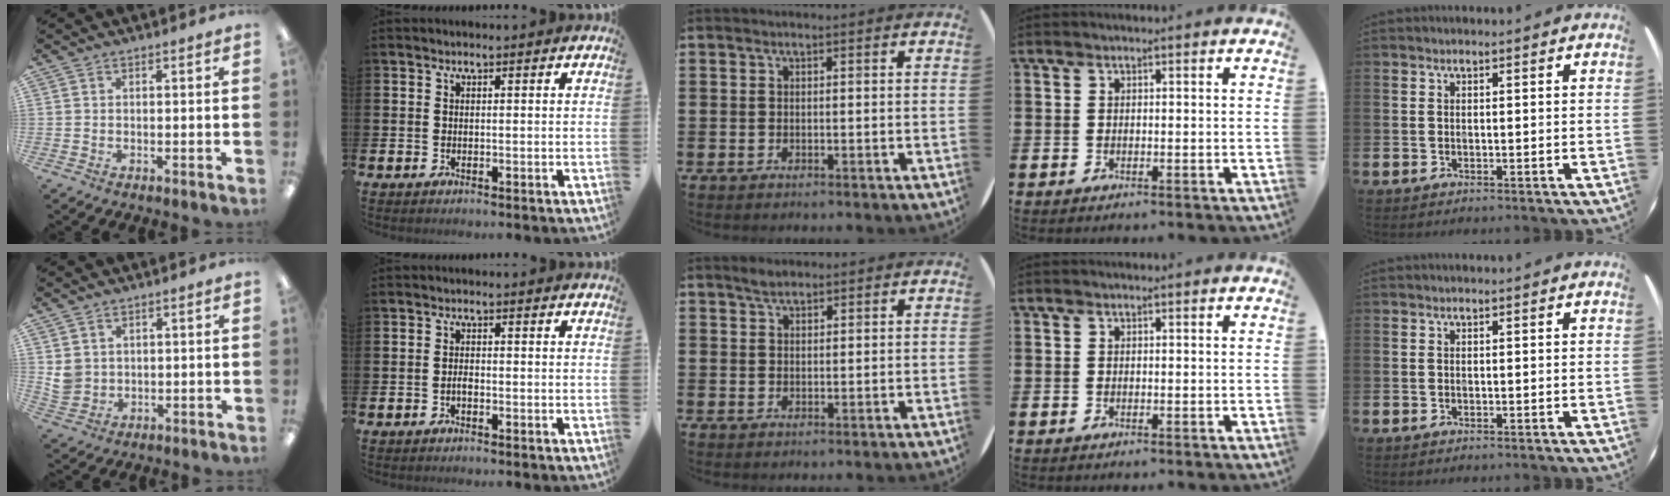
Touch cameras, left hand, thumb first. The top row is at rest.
{"thumb": {"total": 4.0, "force": [1.8, 3.4, 0.9], "torque": [-0.018, -0.001, 0.036]}, "index": {"total": 1.1, "force": [-0.5, 0.4, 0.9], "torque": [-0.010, -0.004, -0.012]}, "middle": {"total": 1.9, "force": [1.6, 0.7, 0.6], "torque": [-0.004, 0.002, 0.028]}}